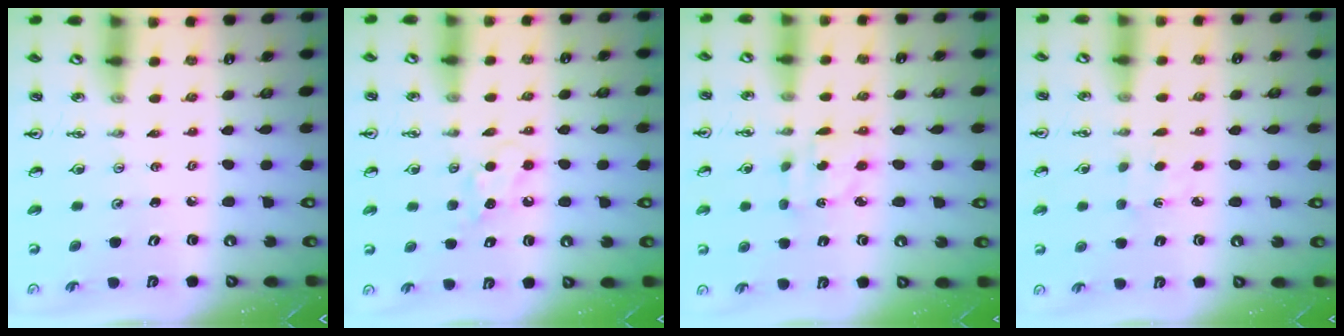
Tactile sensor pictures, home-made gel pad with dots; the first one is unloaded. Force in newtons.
{"total": 6.7, "press": 6.7, "slide": 0.9}
{"total": 2.6, "press": 2.5, "slide": 0.3}
{"total": 2.8, "press": 2.8, "slide": 0.4}